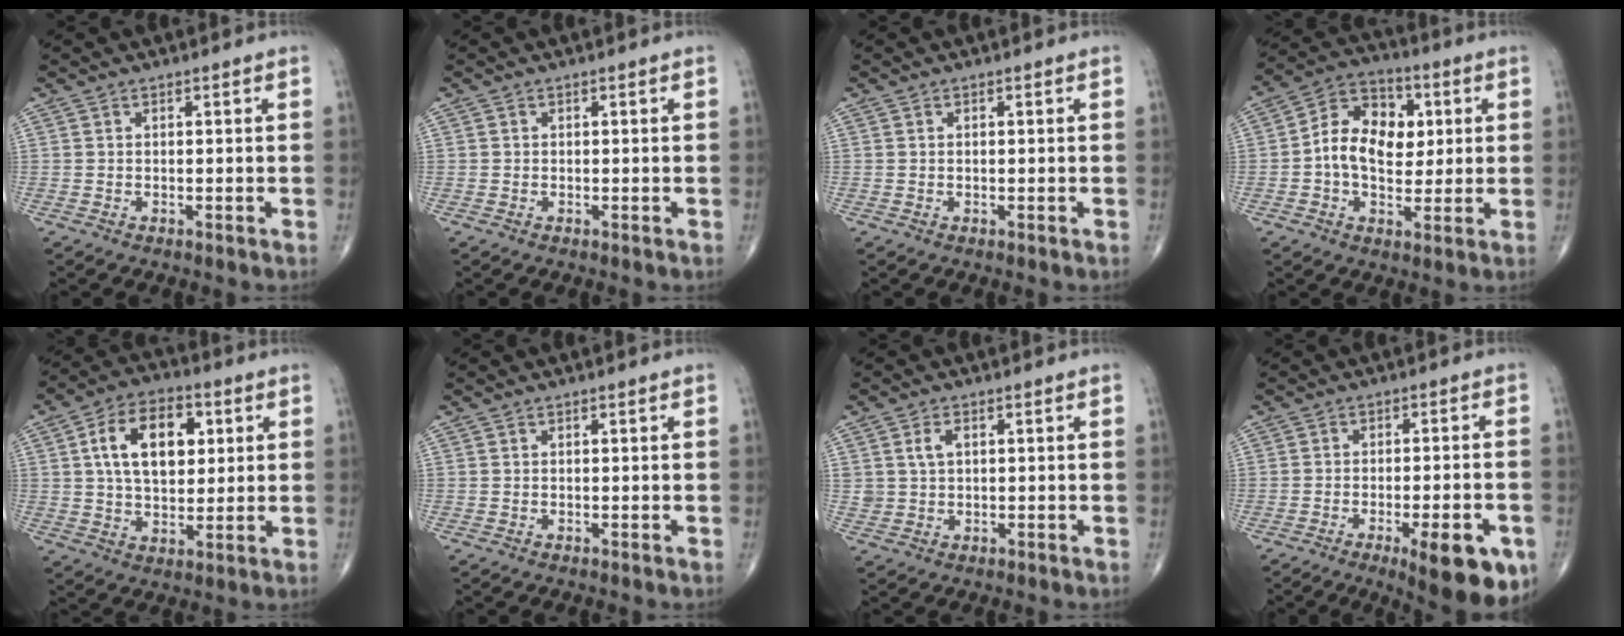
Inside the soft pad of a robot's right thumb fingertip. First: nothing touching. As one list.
[{"total": 0.0}, {"total": 0.0}, {"total": 13.1, "force": [1.1, 9.2, 9.2], "torque": [-0.122, 0.017, 0.011]}, {"total": 14.4, "force": [3.6, 8.7, 10.8], "torque": [-0.156, 0.003, 0.057]}, {"total": 0.0}, {"total": 3.2, "force": [1.0, 2.2, 2.1], "torque": [-0.035, -0.002, 0.022]}, {"total": 13.9, "force": [-6.5, 4.2, 11.5], "torque": [-0.114, 0.014, -0.078]}]